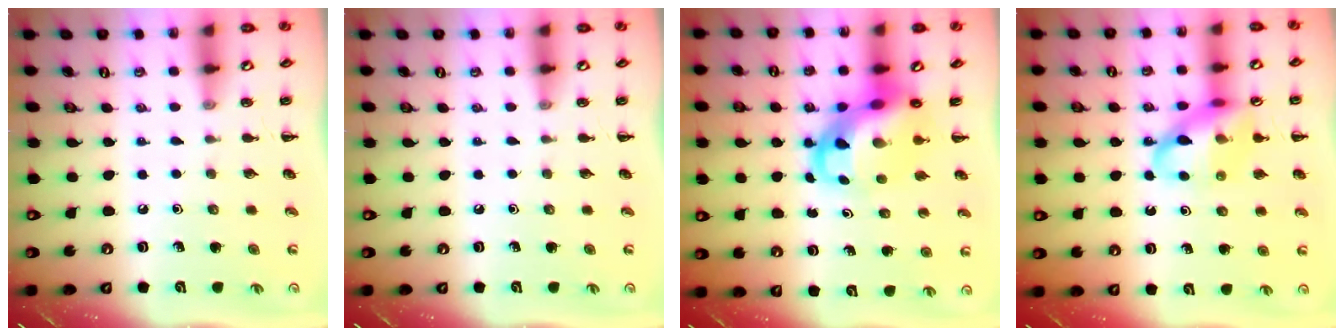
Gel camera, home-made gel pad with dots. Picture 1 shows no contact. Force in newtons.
{"total": 0.0}
{"total": 8.1, "press": 7.7, "slide": 2.2}
{"total": 14.7, "press": 14.4, "slide": 2.8}